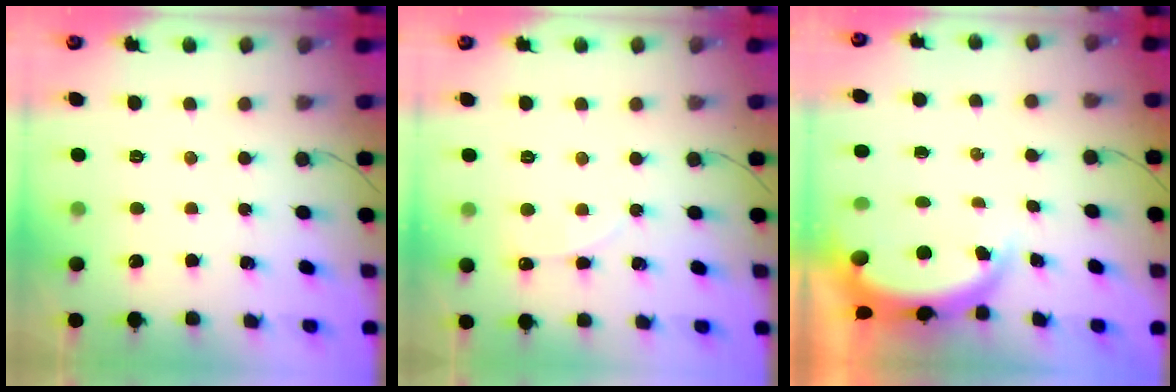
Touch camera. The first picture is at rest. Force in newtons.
{"total": 2.7, "press": 2.7, "slide": 0.4}
{"total": 4.8, "press": 4.7, "slide": 1.2}